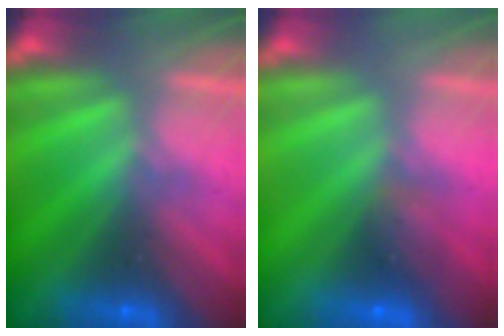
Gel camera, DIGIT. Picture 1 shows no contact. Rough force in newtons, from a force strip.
{"total": 1.5}